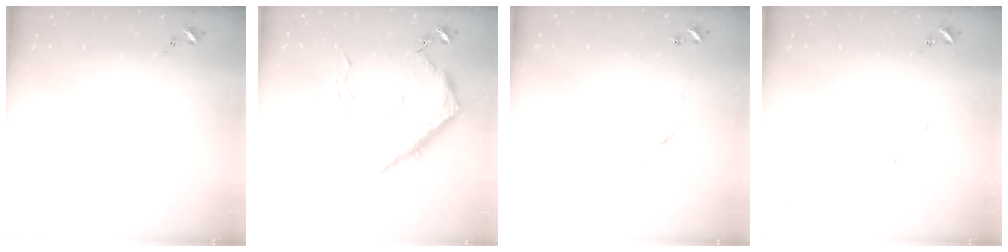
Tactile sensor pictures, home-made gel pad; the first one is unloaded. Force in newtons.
{"total": 15.2, "press": 15.1, "slide": 1.4}
{"total": 6.2, "press": 6.2, "slide": 0.4}
{"total": 3.6, "press": 3.6, "slide": 0.4}